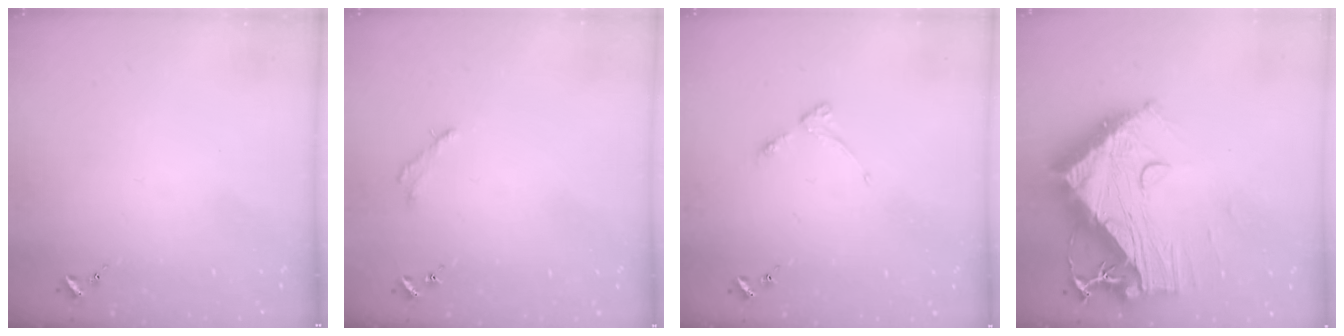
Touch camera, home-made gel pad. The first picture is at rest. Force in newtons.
{"total": 2.5, "press": 2.5, "slide": 0.2}
{"total": 4.0, "press": 3.9, "slide": 0.5}
{"total": 21.2, "press": 21.1, "slide": 2.0}